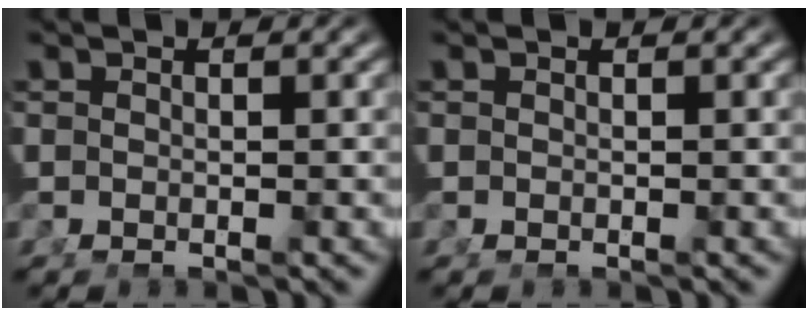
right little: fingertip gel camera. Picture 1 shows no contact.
{"total": 0.0}